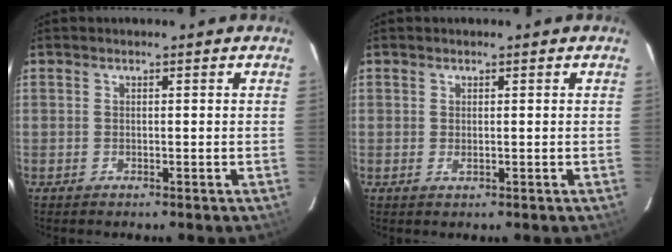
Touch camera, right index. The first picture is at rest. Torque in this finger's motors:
{"motor_torque": [0.52, 0.52, 0.09, 0.01]}